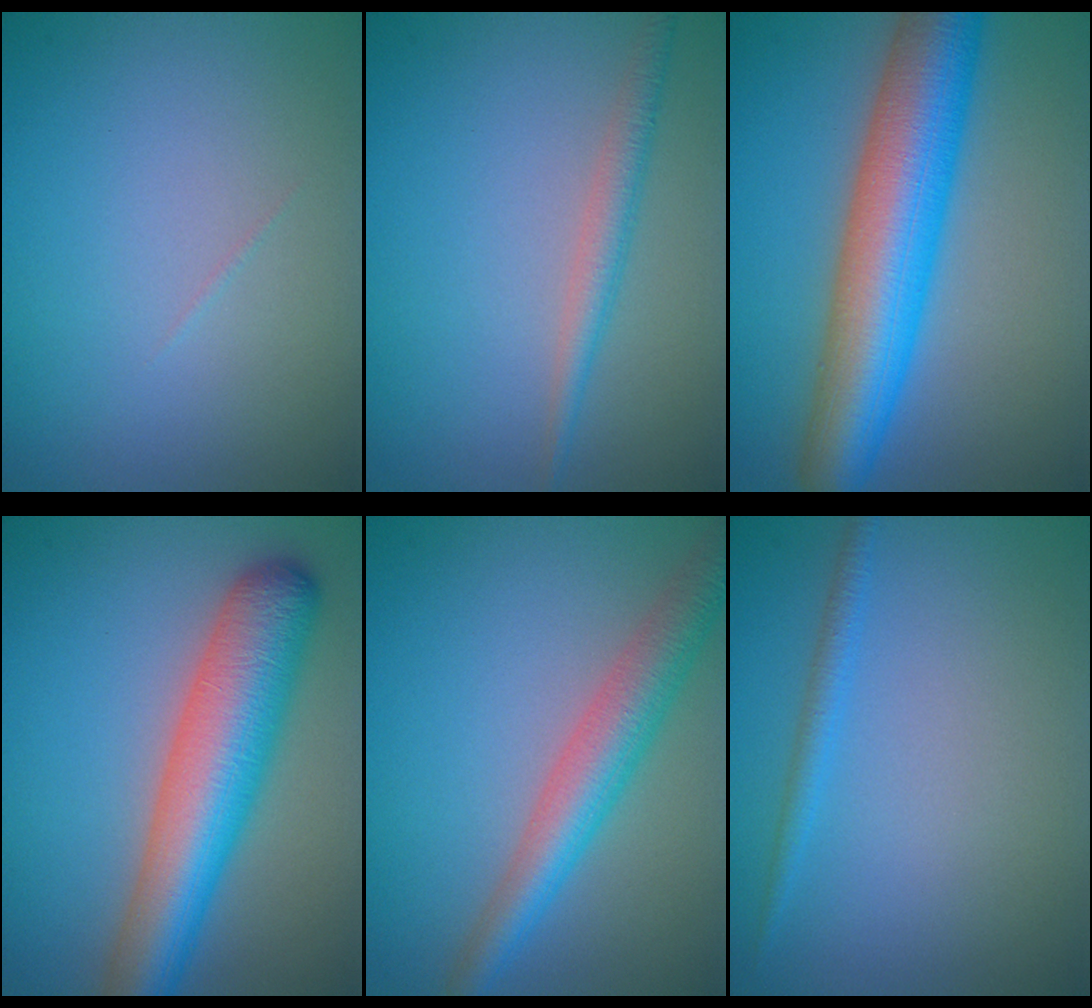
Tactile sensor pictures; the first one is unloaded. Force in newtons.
{"total": 2.2, "press": 2.2, "slide": 0.0}
{"total": 10.0, "press": 10.0, "slide": 0.2}
{"total": 9.0, "press": 8.9, "slide": 0.3}
{"total": 5.2, "press": 5.2, "slide": 0.1}
{"total": 1.4, "press": 1.4, "slide": 0.1}